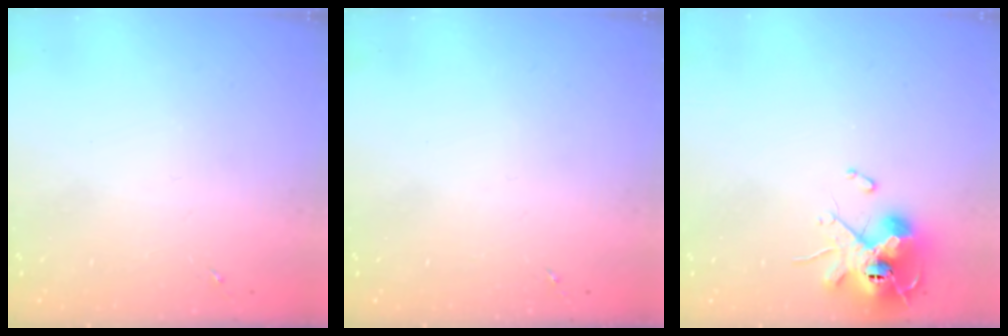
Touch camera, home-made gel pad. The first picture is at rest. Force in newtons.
{"total": 0.0}
{"total": 11.8, "press": 11.7, "slide": 1.6}